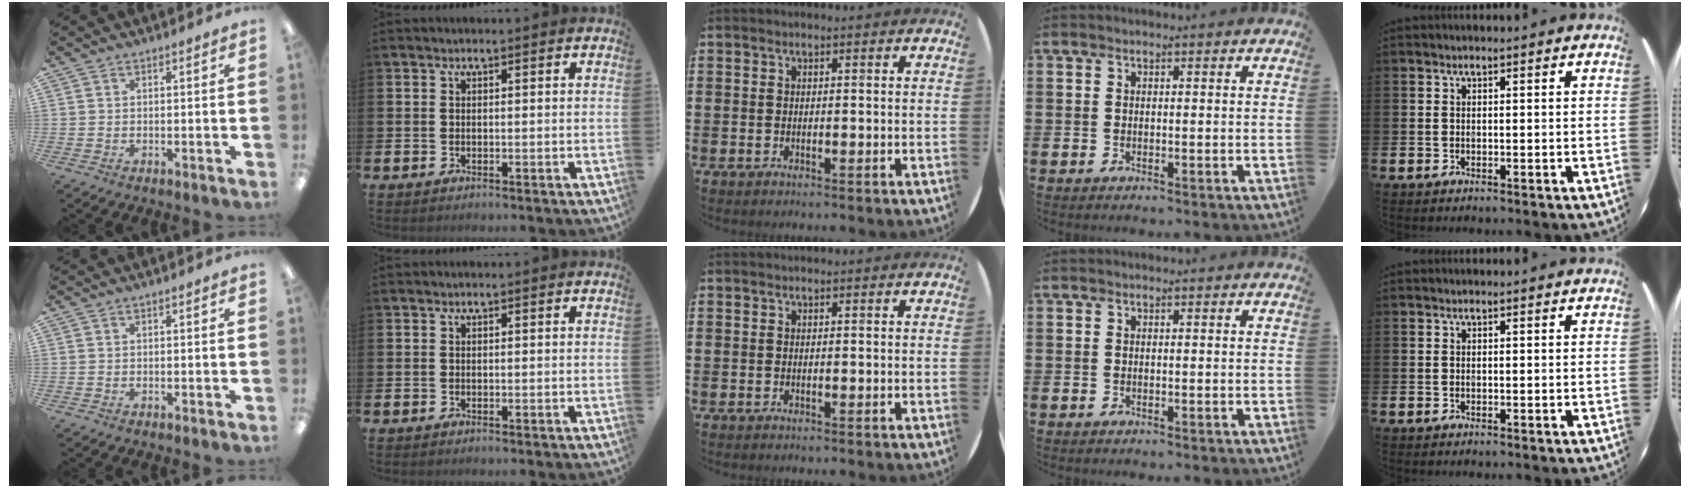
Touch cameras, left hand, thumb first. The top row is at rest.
{}